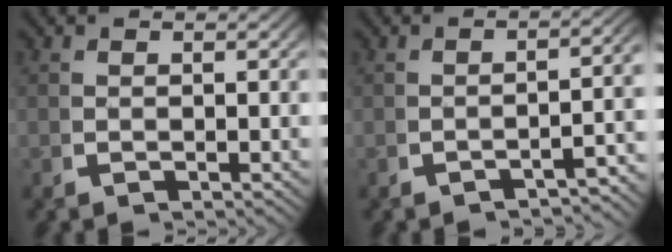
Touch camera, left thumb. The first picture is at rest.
{"total": 3.9, "force": [-2.5, 0.7, 2.9], "torque": [-0.034, 0.006, -0.035]}